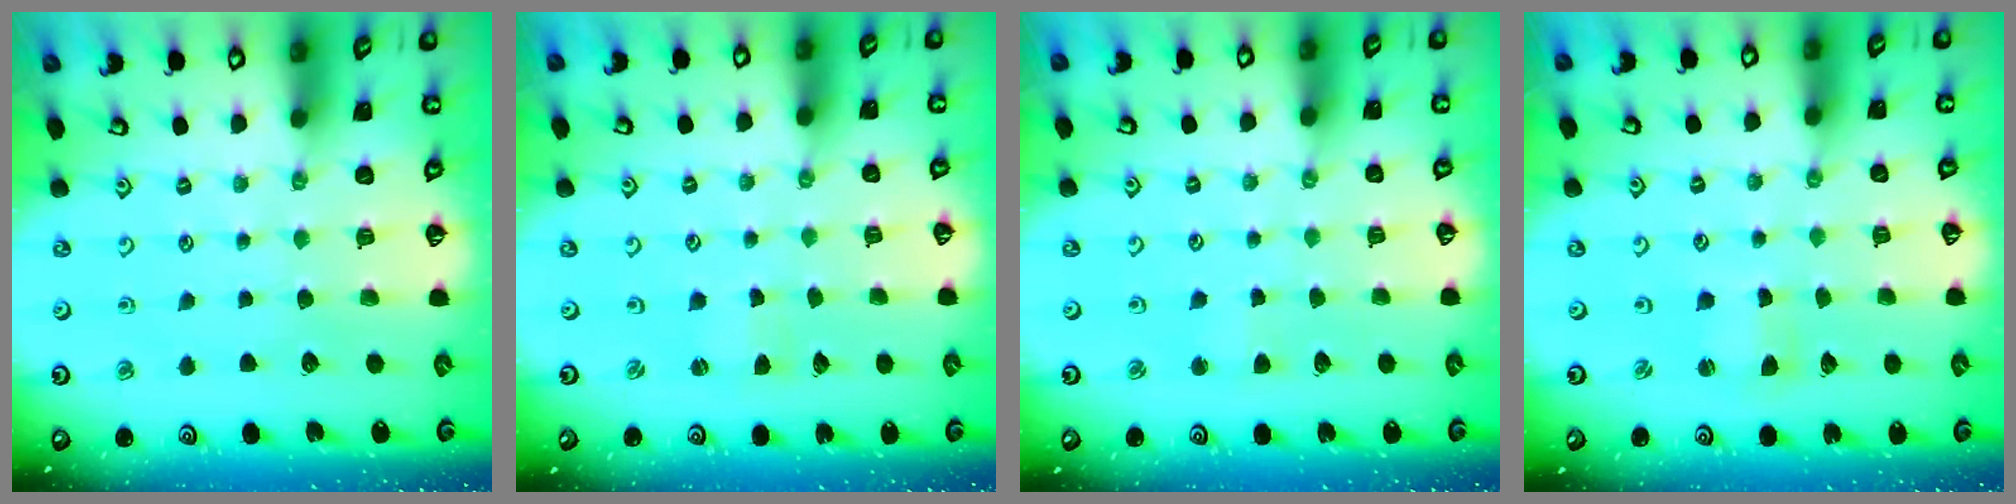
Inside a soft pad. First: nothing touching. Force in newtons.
{"total": 1.7, "press": 1.6, "slide": 0.3}
{"total": 2.7, "press": 2.6, "slide": 0.4}
{"total": 1.6, "press": 1.5, "slide": 0.3}